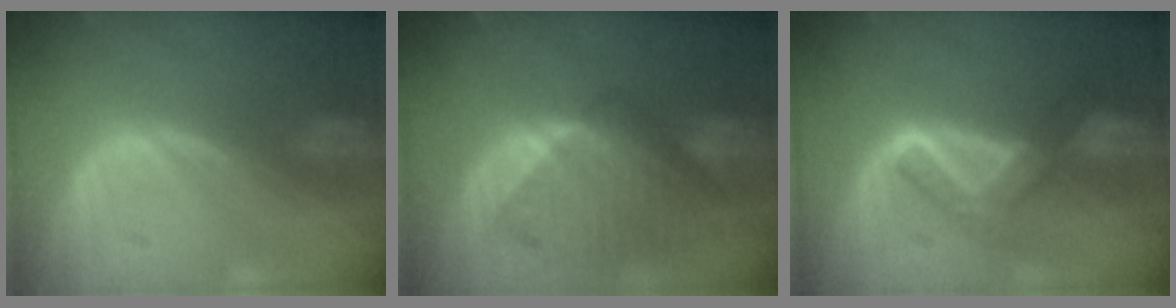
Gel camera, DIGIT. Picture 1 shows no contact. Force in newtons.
{"total": 9.6, "press": 8.5, "slide": 4.5}
{"total": 5.3, "press": 5.3, "slide": 0.5}